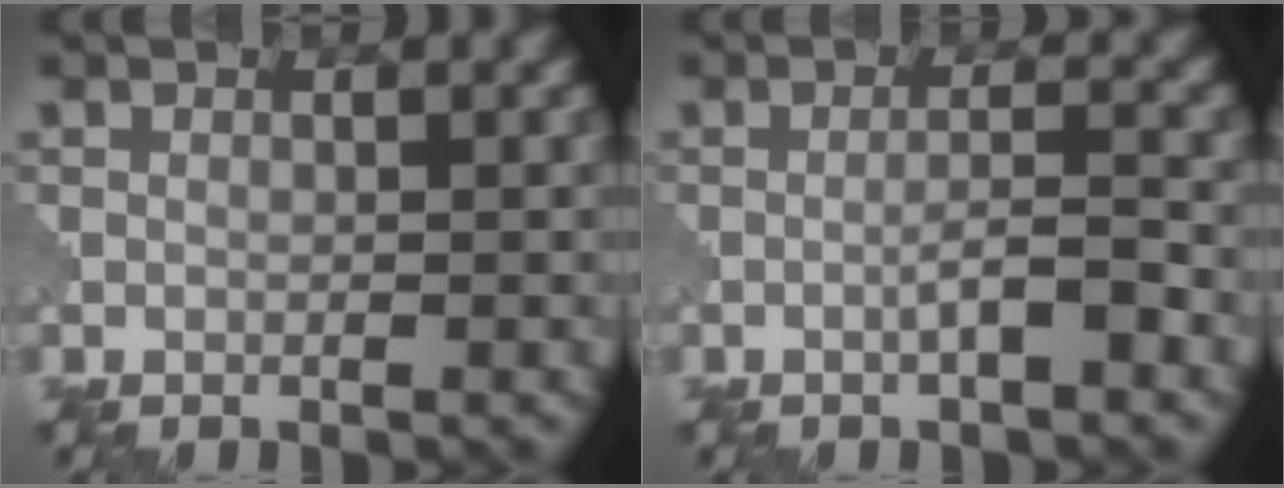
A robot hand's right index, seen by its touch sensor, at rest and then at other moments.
{"total": 2.4, "force": [-1.1, 0.2, 2.2], "torque": [-0.036, 0.010, -0.020]}